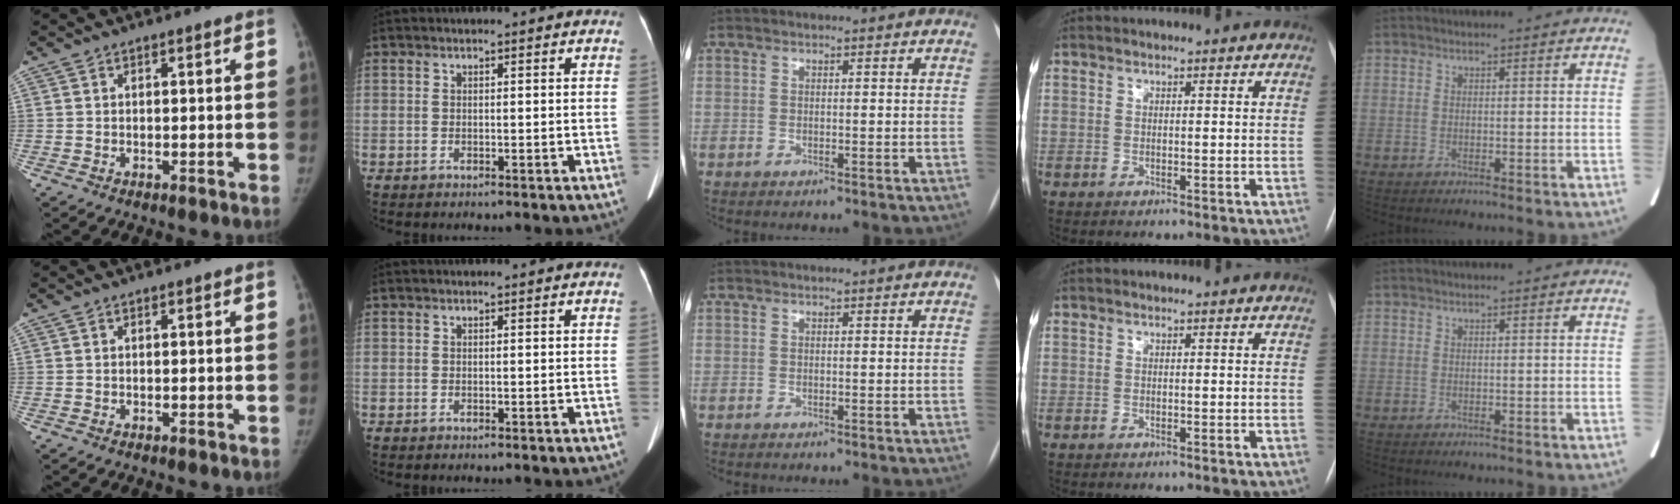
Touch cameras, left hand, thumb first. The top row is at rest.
{}